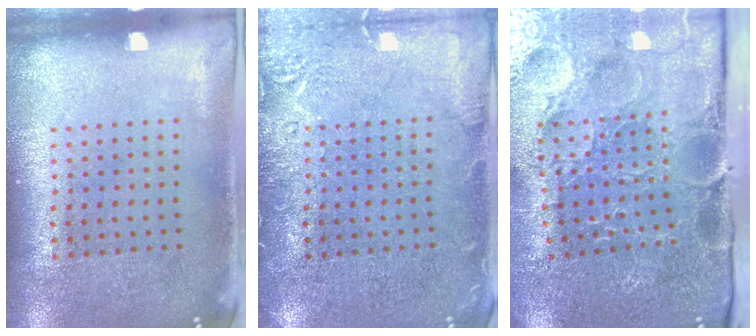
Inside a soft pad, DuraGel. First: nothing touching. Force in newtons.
{"total": 2.7, "press": 2.7, "slide": 0.5}
{"total": 3.8, "press": 3.7, "slide": 0.9}